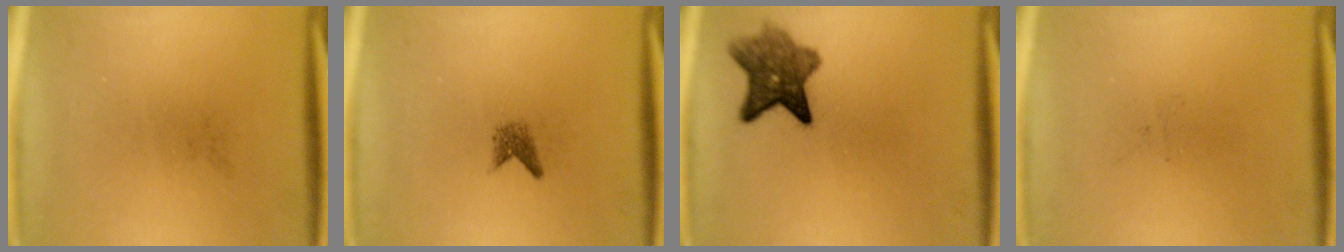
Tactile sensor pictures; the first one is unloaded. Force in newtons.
{"total": 1.5}
{"total": 7.0}
{"total": 0.0}